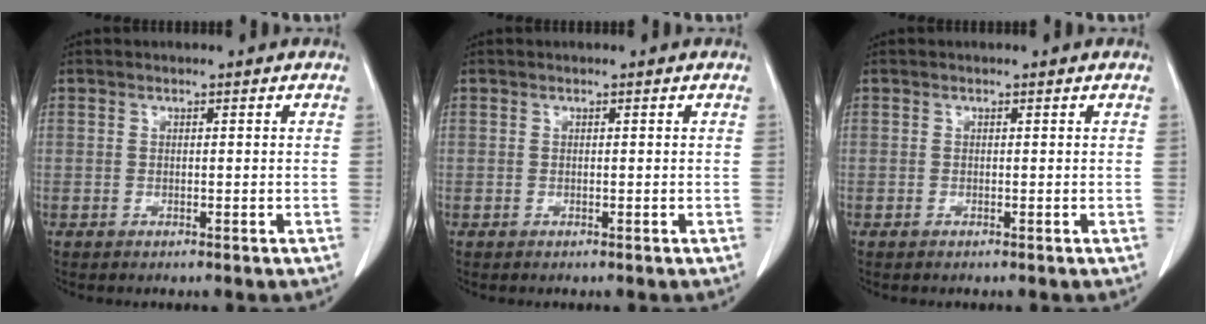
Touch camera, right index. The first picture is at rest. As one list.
[{"total": 0.0}, {"total": 0.0}]